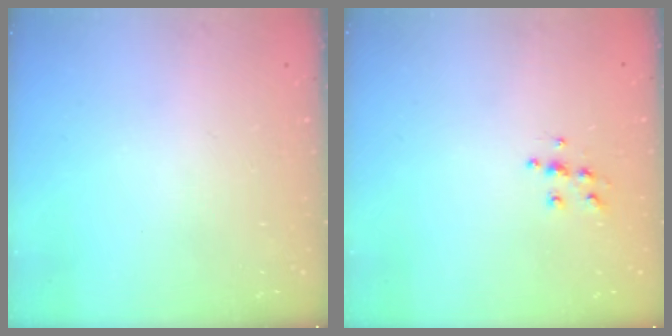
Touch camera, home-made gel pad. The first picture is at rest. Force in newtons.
{"total": 5.5, "press": 5.5, "slide": 0.3}